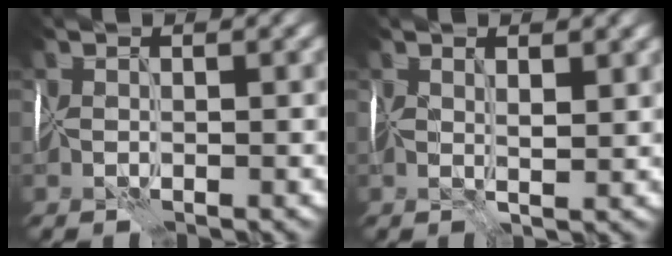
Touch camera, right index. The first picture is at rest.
{"total": 2.0, "force": [1.1, 0.6, 1.5], "torque": [-0.028, 0.002, 0.022]}